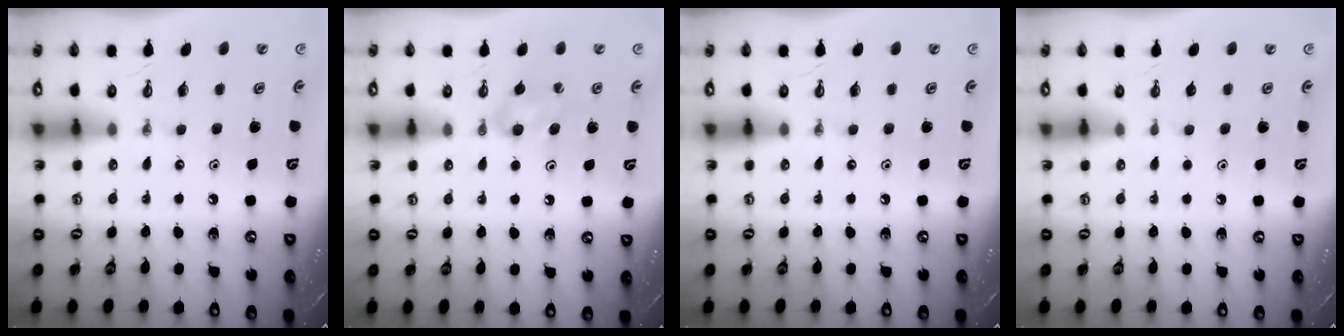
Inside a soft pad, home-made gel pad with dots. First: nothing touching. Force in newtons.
{"total": 9.6, "press": 5.8, "slide": 7.6}
{"total": 0.0}
{"total": 0.0}